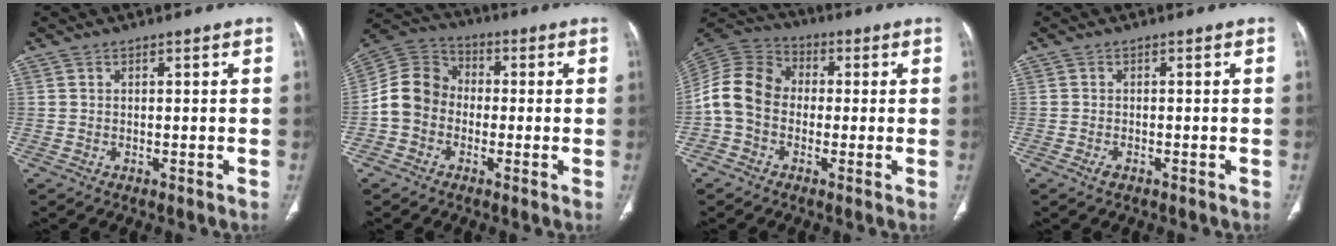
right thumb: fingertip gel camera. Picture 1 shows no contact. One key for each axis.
{"total": 9.8, "fx": -1.7, "fy": 8.4, "fz": 4.7, "tx": -0.079, "ty": 0.037, "tz": -0.047}
{"total": 11.2, "fx": -1.1, "fy": 9.0, "fz": 6.5, "tx": -0.122, "ty": 0.036, "tz": -0.035}
{"total": 1.0, "fx": -0.7, "fy": 0.5, "fz": 0.6, "tx": -0.017, "ty": 0.002, "tz": -0.013}